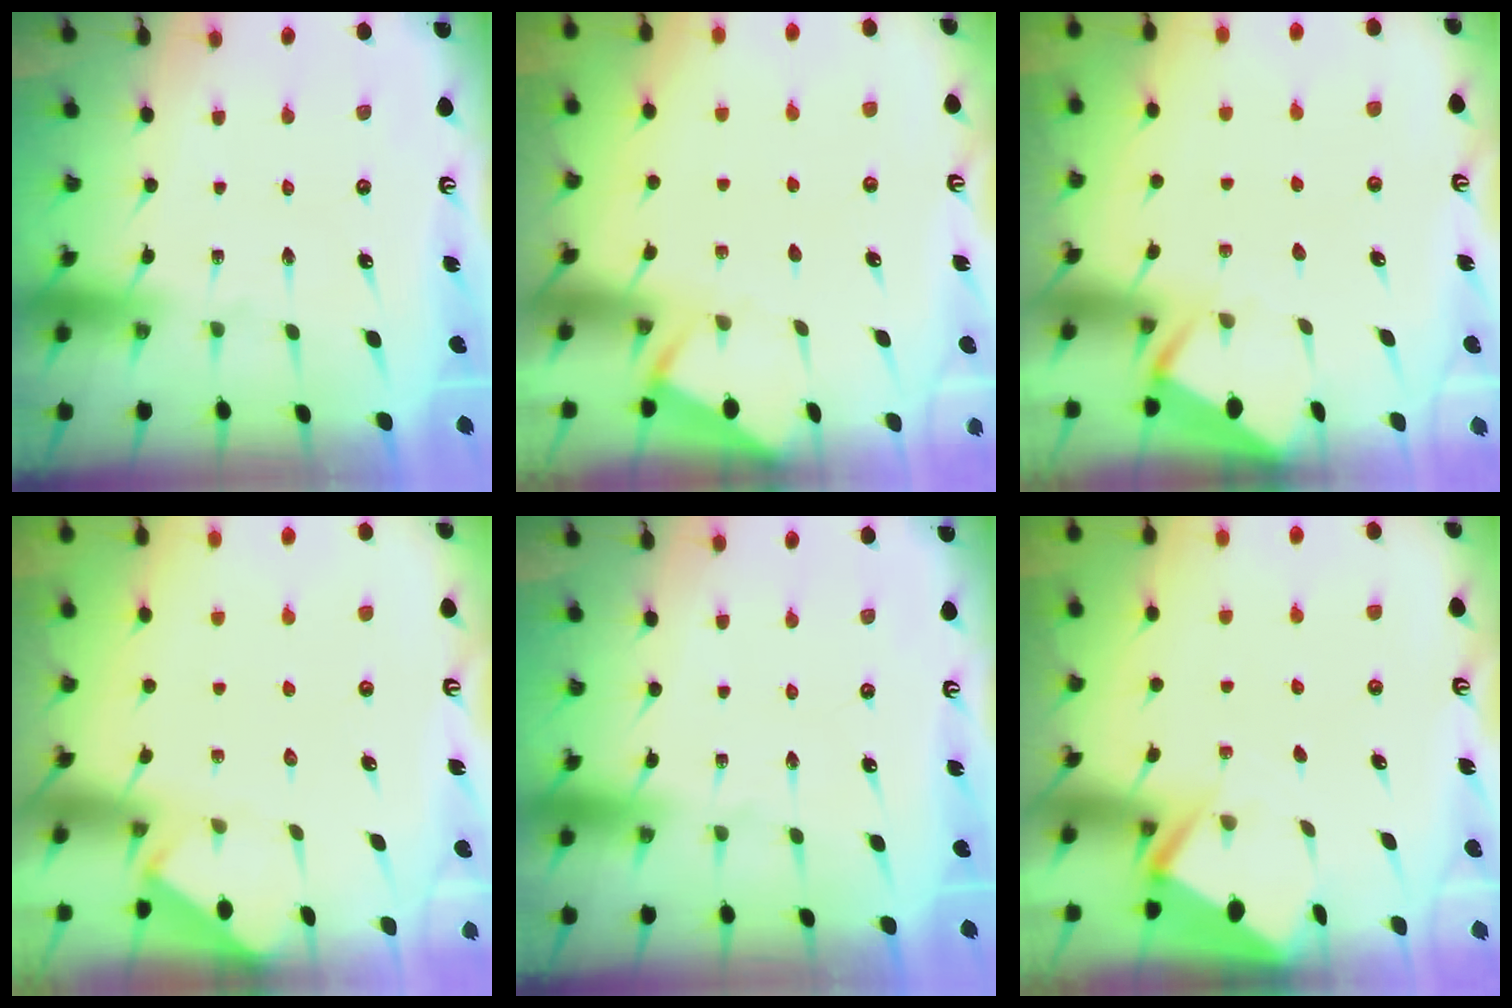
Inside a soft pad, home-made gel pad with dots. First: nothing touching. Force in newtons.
{"total": 3.0, "press": 3.0, "slide": 0.2}
{"total": 4.2, "press": 4.2, "slide": 0.2}
{"total": 2.7, "press": 2.6, "slide": 0.4}
{"total": 0.0}
{"total": 2.7, "press": 2.7, "slide": 0.4}